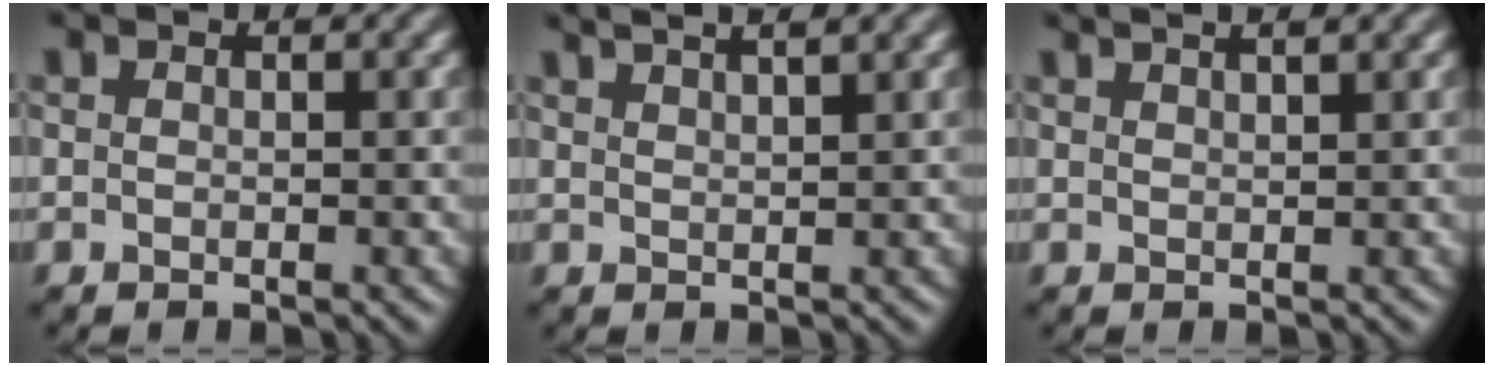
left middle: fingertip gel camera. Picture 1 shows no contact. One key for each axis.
{"total": 5.1, "fx": 3.9, "fy": 1.5, "fz": 2.9, "tx": -0.014, "ty": 0.034, "tz": 0.026}
{"total": 4.0, "fx": 3.0, "fy": 1.4, "fz": 2.3, "tx": -0.003, "ty": 0.030, "tz": 0.011}